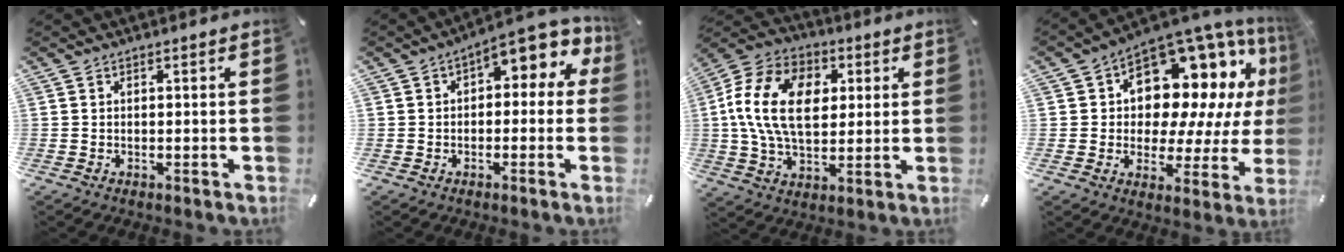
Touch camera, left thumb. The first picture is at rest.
{"total": 6.5, "force": [2.6, 4.6, 3.7], "torque": [-0.043, -0.025, 0.038]}
{"total": 17.9, "force": [2.3, 12.5, 12.6], "torque": [-0.260, 0.015, 0.038]}
{"total": 16.6, "force": [8.1, 10.6, 9.9], "torque": [-0.140, -0.070, 0.138]}